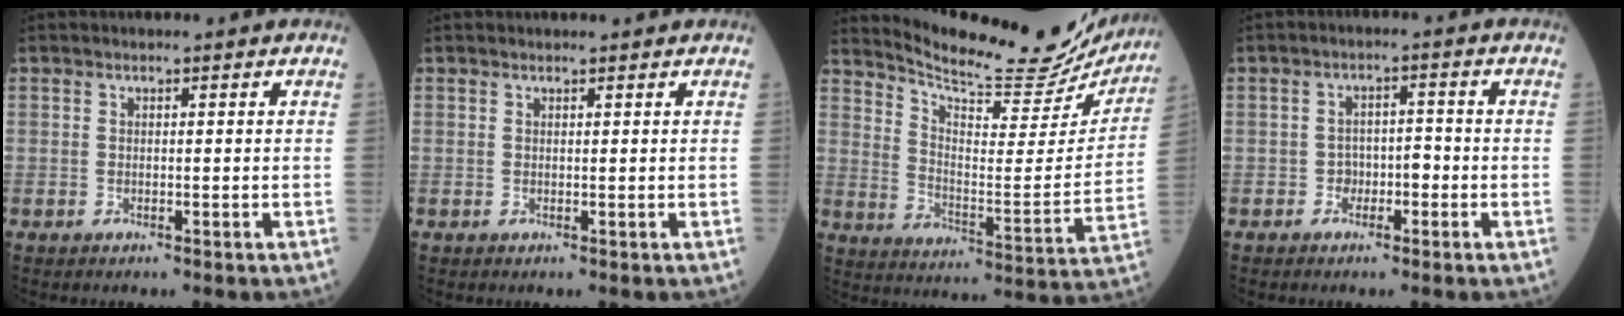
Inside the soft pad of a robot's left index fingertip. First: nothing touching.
{"total": 1.4, "force": [1.4, 0.1, 0.2], "torque": [-0.004, 0.008, 0.020]}
{"total": 20.2, "force": [19.2, 3.0, 5.5], "torque": [-0.093, -0.067, 0.260]}
{"total": 2.6, "force": [-1.3, 1.7, 1.5], "torque": [-0.014, 0.009, -0.025]}